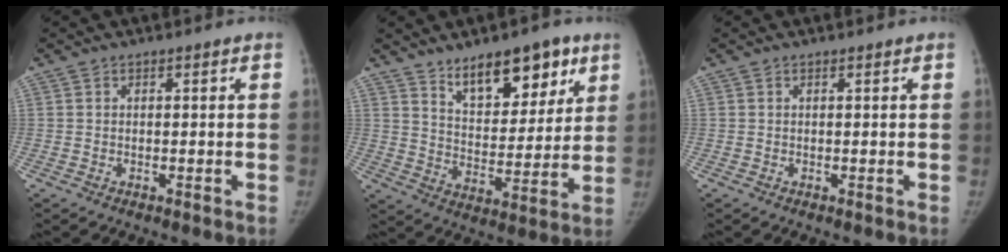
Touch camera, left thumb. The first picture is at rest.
{"total": 15.0, "force": [9.4, 7.2, 9.3], "torque": [-0.085, -0.054, 0.155]}
{"total": 0.0}